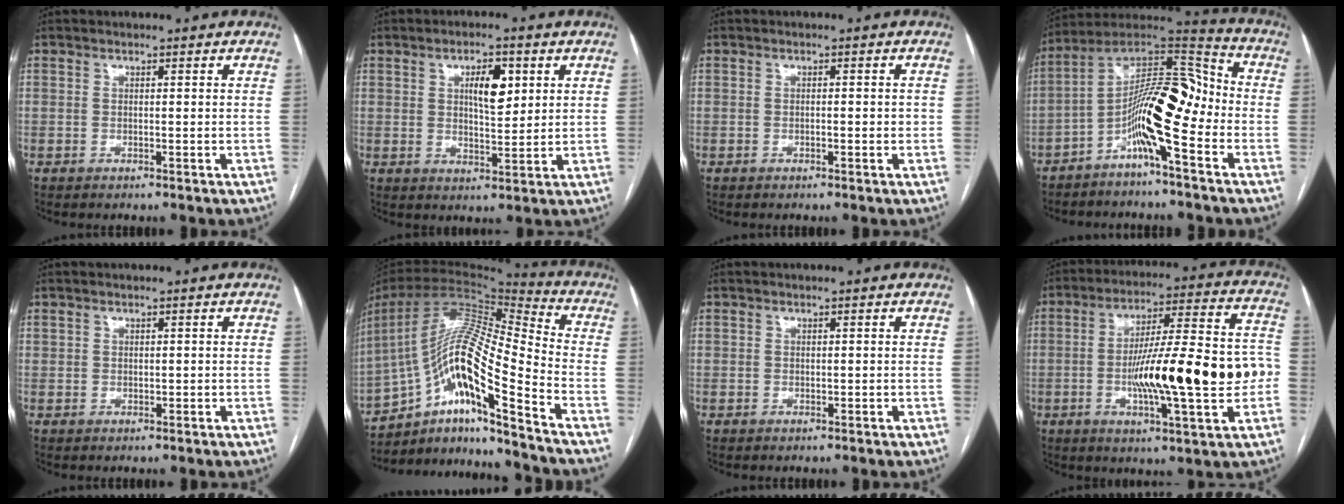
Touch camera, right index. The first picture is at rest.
{"total": 5.9, "force": [2.1, 2.1, 5.1], "torque": [-0.085, 0.004, 0.037]}
{"total": 1.5, "force": [-0.3, 0.5, 1.4], "torque": [-0.022, 0.001, -0.003]}
{"total": 13.4, "force": [-5.0, 2.8, 12.1], "torque": [-0.214, 0.034, -0.089]}
{"total": 0.6, "force": [0.3, 0.4, 0.2], "torque": [-0.001, 0.002, 0.007]}
{"total": 19.9, "force": [-11.3, 1.6, 16.3], "torque": [-0.324, 0.006, -0.200]}
{"total": 0.0}
{"total": 20.6, "force": [-3.4, 2.9, 20.1], "torque": [-0.297, 0.024, -0.045]}